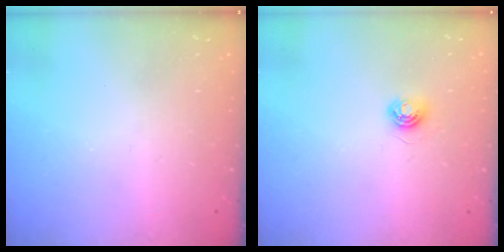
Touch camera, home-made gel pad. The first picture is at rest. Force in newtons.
{"total": 5.0, "press": 4.9, "slide": 0.6}